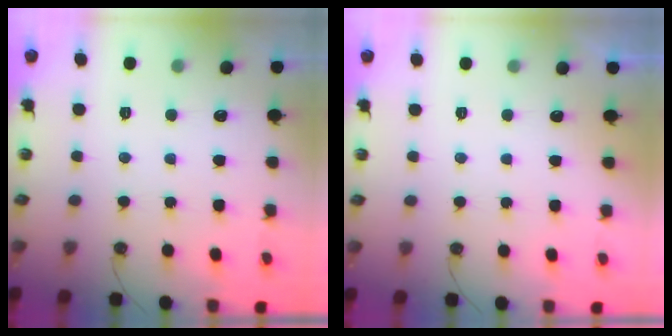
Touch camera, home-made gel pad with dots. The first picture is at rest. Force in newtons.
{"total": 0.0}